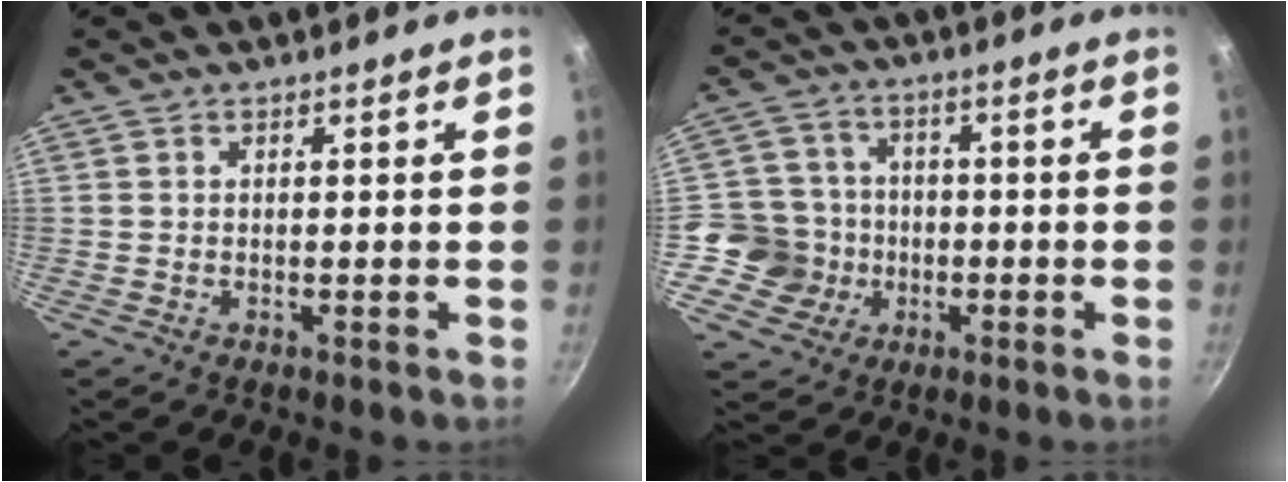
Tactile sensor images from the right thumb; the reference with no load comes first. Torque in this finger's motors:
{"motor_torque": [0.80, 0.63, 0.58, -0.20, 0.05]}